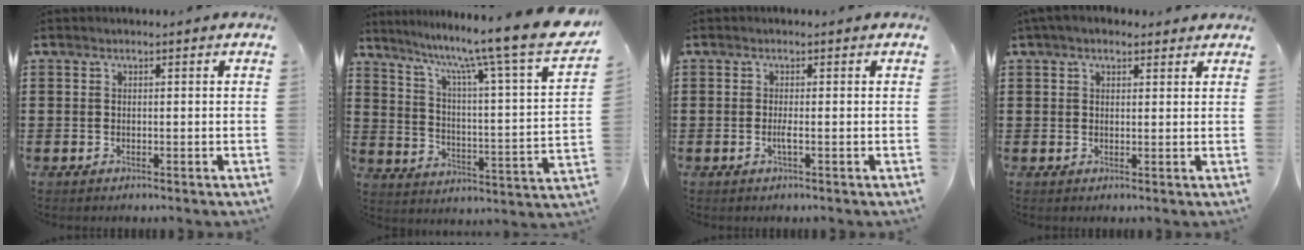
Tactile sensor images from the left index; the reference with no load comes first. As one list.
[{"total": 10.6, "force": [8.6, -0.9, 6.1], "torque": [-0.124, -0.078, 0.126]}, {"total": 1.5, "force": [-0.3, -0.1, 1.5], "torque": [-0.034, -0.006, -0.009]}, {"total": 2.9, "force": [2.1, 1.4, 1.4], "torque": [-0.032, 0.009, 0.039]}]